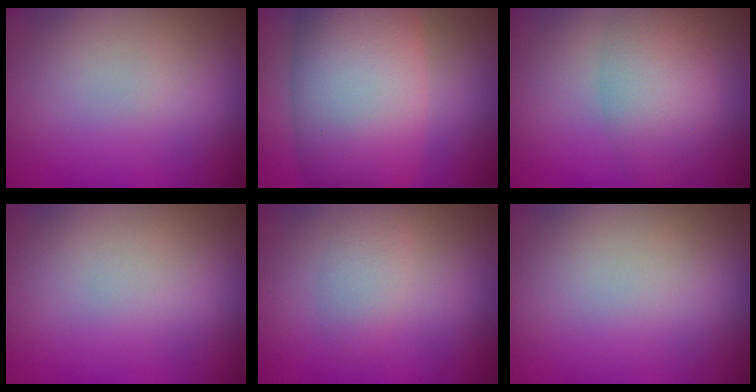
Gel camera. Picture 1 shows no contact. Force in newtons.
{"total": 11.9, "press": 11.9, "slide": 0.3}
{"total": 5.3, "press": 5.3, "slide": 0.2}
{"total": 0.0}
{"total": 1.9, "press": 1.9, "slide": 0.1}
{"total": 0.0}